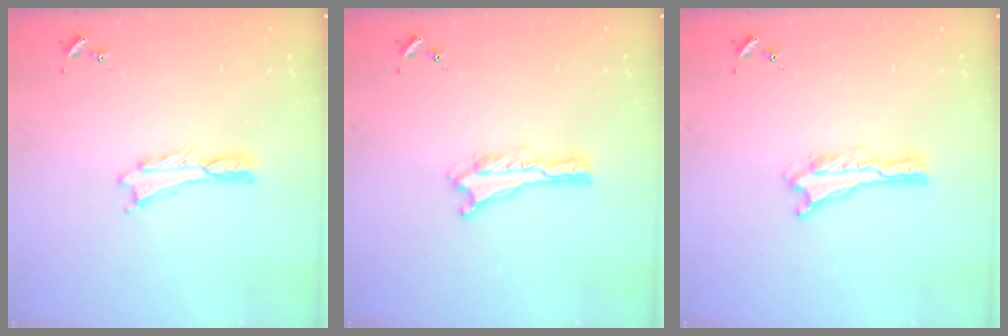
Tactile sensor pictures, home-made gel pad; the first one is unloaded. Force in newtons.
{"total": 0.0}
{"total": 0.0}